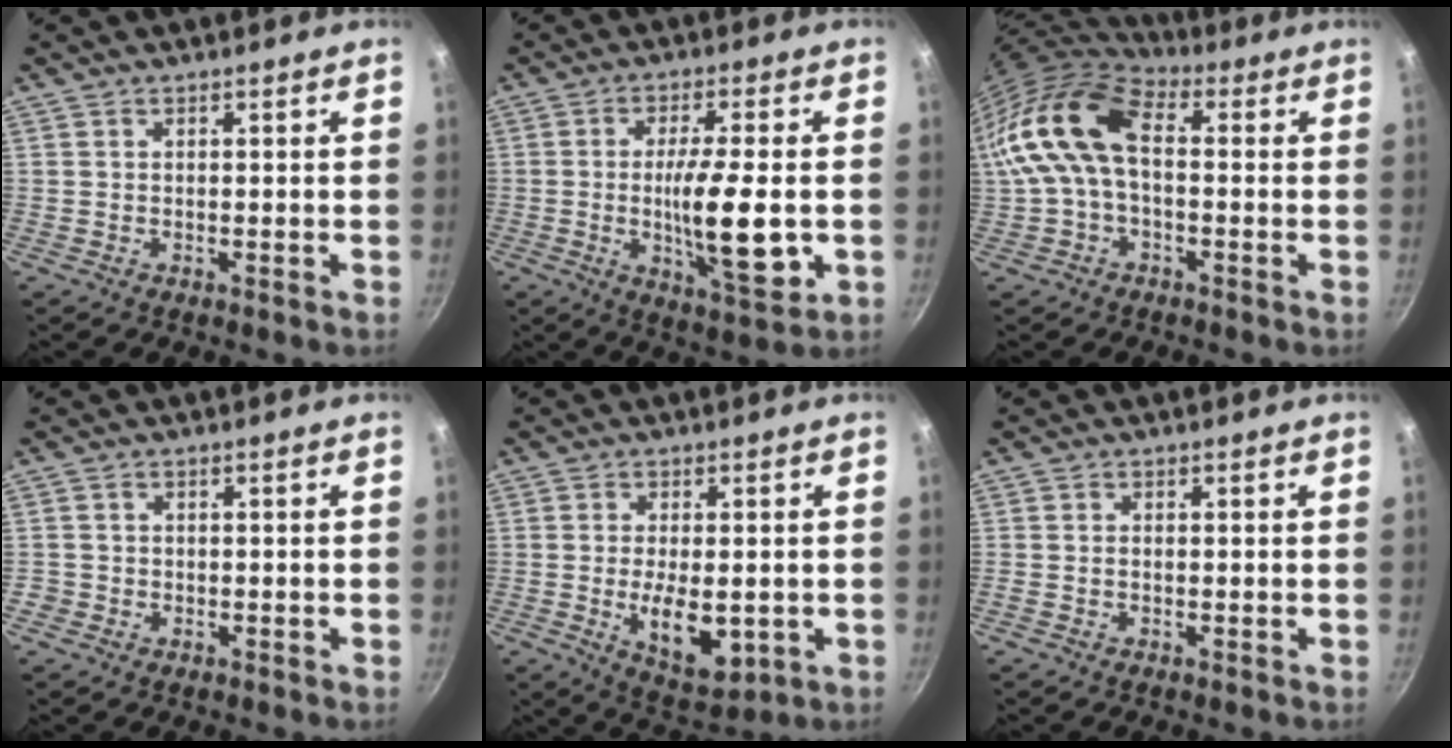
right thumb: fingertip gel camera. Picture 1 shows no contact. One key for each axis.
{"total": 14.4, "fx": -1.9, "fy": 3.8, "fz": 13.8, "tx": -0.222, "ty": -0.005, "tz": -0.028}
{"total": 15.9, "fx": 0.7, "fy": 9.5, "fz": 12.8, "tx": -0.248, "ty": 0.034, "tz": -0.001}
{"total": 1.5, "fx": -0.7, "fy": 1.4, "fz": 0.3, "tx": 0.001, "ty": 0.009, "tz": -0.009}
{"total": 10.2, "fx": -1.7, "fy": 5.1, "fz": 8.7, "tx": -0.128, "ty": -0.008, "tz": -0.011}
{"total": 0.6, "fx": -0.1, "fy": 0.4, "fz": 0.4, "tx": -0.010, "ty": 0.003, "tz": -0.004}